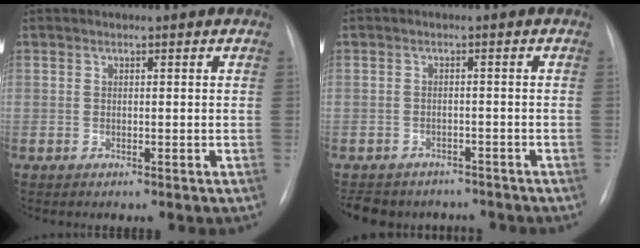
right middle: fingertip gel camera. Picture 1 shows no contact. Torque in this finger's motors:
{"motor_torque": [0.14, -0.24, 0.03, 0.03]}